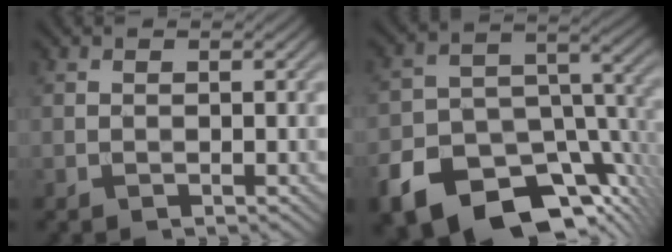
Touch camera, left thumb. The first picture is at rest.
{"total": 17.1, "force": [-11.1, 9.8, 8.7], "torque": [-0.174, -0.042, -0.156]}